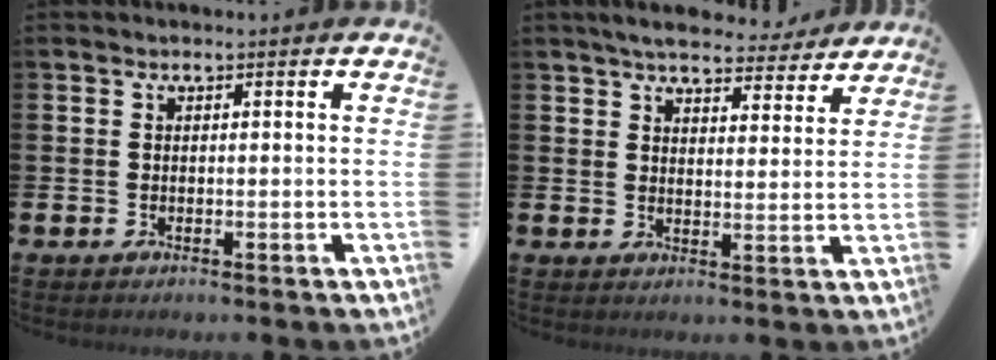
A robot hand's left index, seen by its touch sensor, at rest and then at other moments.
{"total": 5.6, "force": [5.3, 1.1, 1.3], "torque": [-0.035, -0.028, 0.092]}